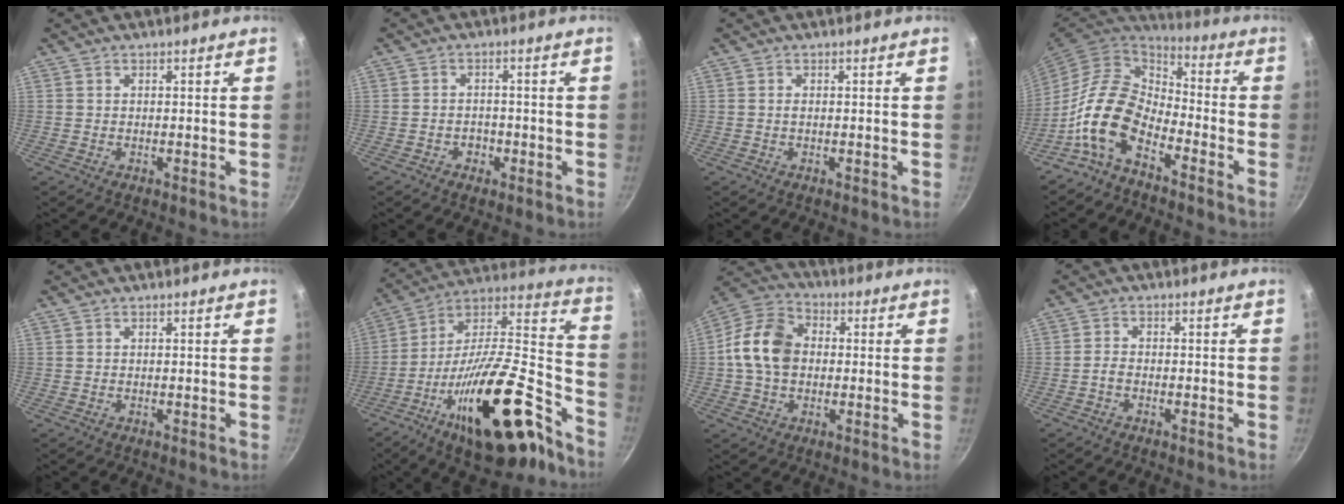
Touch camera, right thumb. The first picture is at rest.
{"total": 2.5, "force": [-1.2, 2.1, 0.9], "torque": [0.000, 0.011, -0.017]}
{"total": 0.0}
{"total": 14.0, "force": [-6.9, 8.0, 9.1], "torque": [-0.154, 0.065, -0.157]}
{"total": 0.0}
{"total": 30.3, "force": [-16.2, 11.5, 22.9], "torque": [-0.308, 0.095, -0.265]}
{"total": 12.5, "force": [0.2, 9.5, 8.2], "torque": [-0.125, 0.024, -0.017]}
{"total": 1.7, "force": [-1.0, 0.8, 1.1], "torque": [-0.029, 0.012, -0.025]}